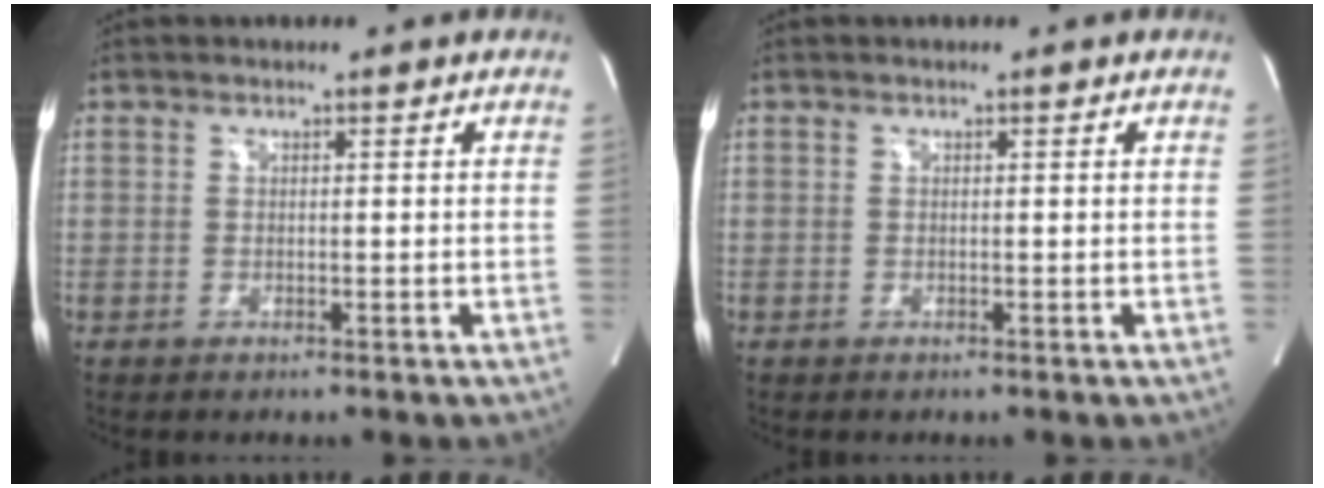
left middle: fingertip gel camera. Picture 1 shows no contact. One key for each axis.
{"total": 0.0}